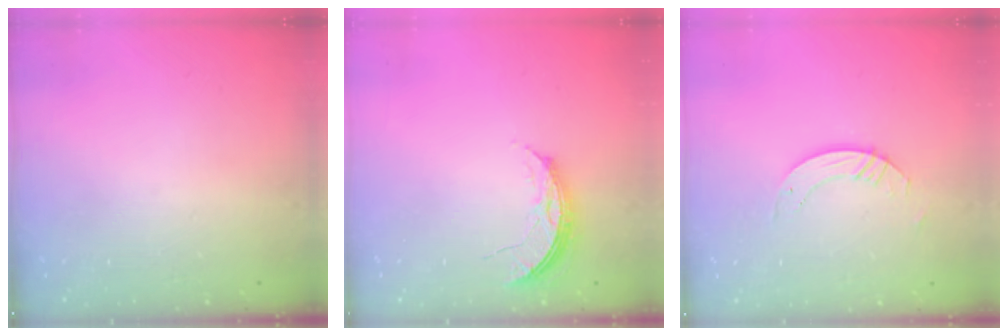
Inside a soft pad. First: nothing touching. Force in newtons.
{"total": 5.6, "press": 5.6, "slide": 0.5}
{"total": 3.4, "press": 3.4, "slide": 0.1}